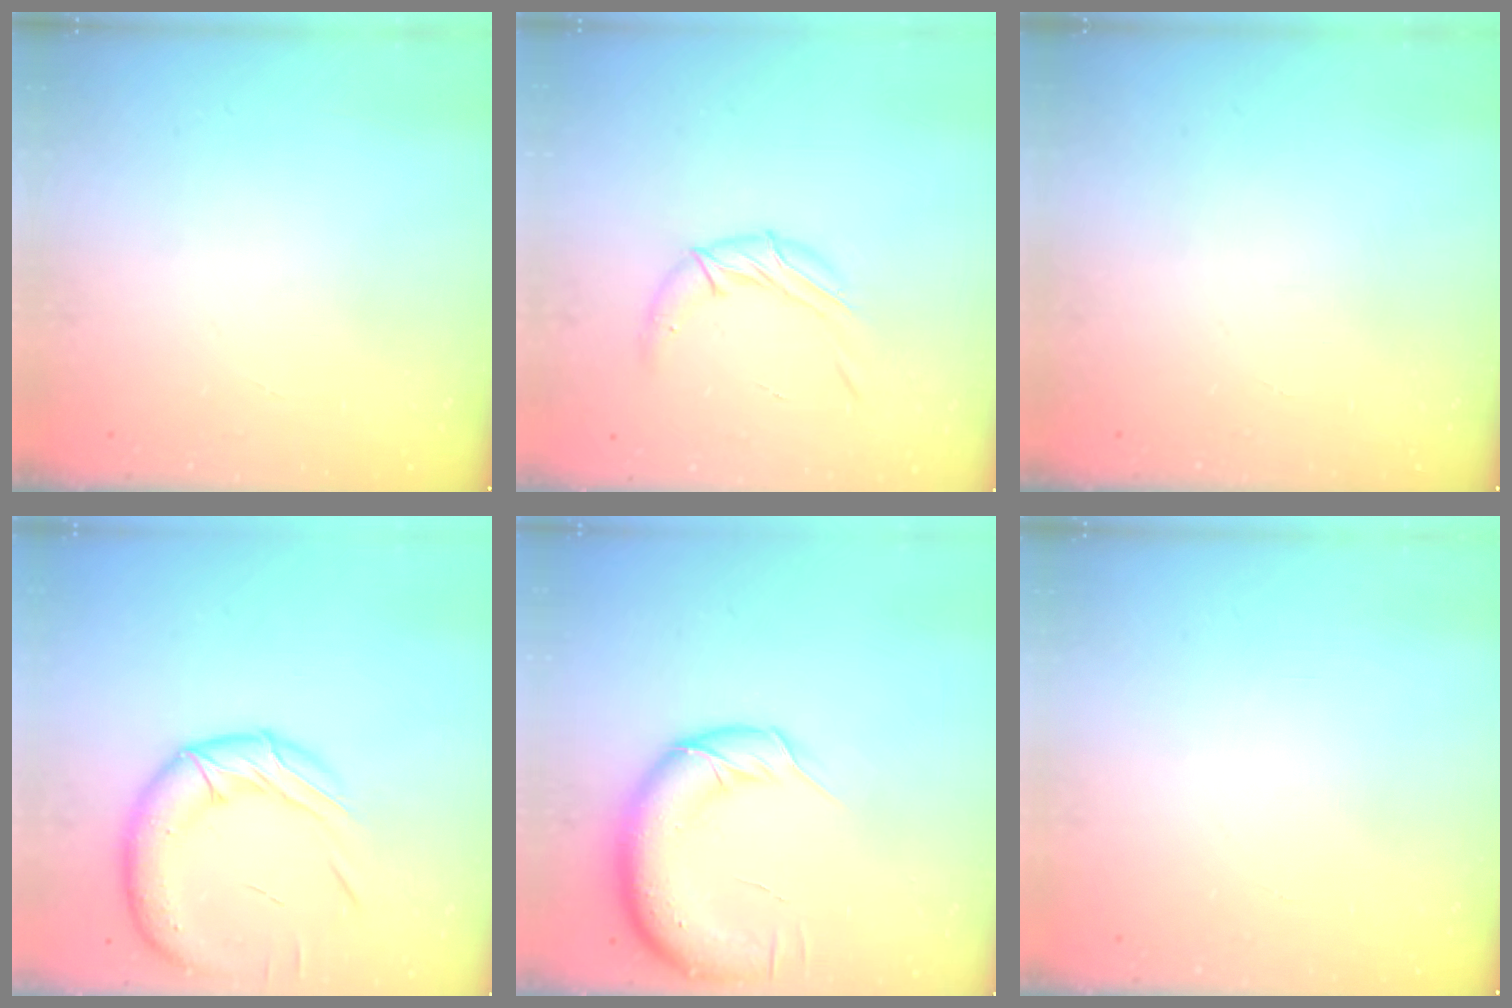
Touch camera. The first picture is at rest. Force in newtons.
{"total": 9.5, "press": 9.5, "slide": 0.7}
{"total": 0.0}
{"total": 18.1, "press": 17.9, "slide": 2.6}
{"total": 14.6, "press": 14.3, "slide": 3.1}
{"total": 0.0}